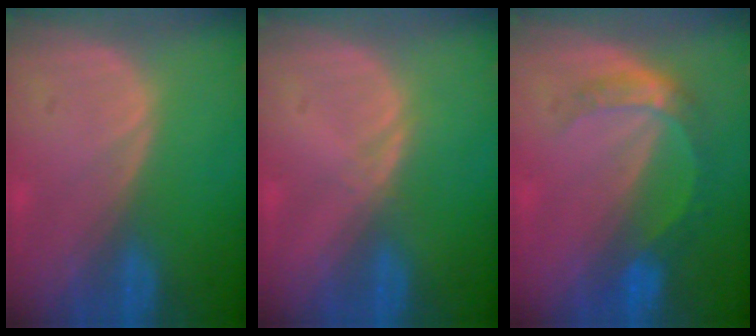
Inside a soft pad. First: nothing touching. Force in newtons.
{"total": 0.6, "press": 0.6, "slide": 0.1}
{"total": 5.1, "press": 4.6, "slide": 2.3}